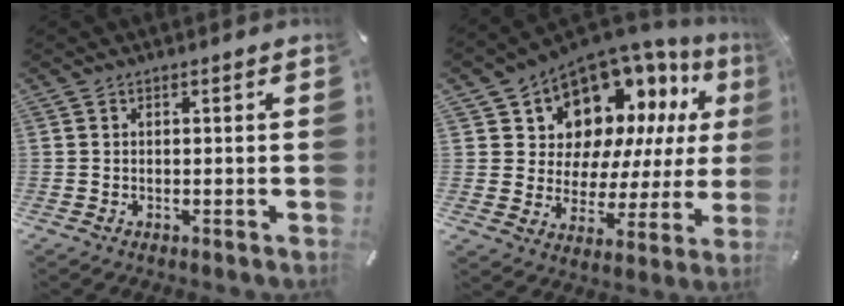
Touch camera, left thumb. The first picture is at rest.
{"total": 13.8, "force": [8.7, 9.6, 4.8], "torque": [-0.077, -0.084, 0.156]}